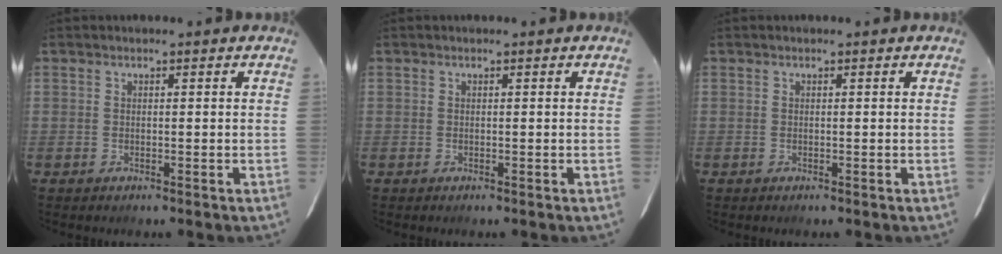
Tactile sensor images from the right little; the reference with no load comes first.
{"total": 0.0}
{"total": 0.0}